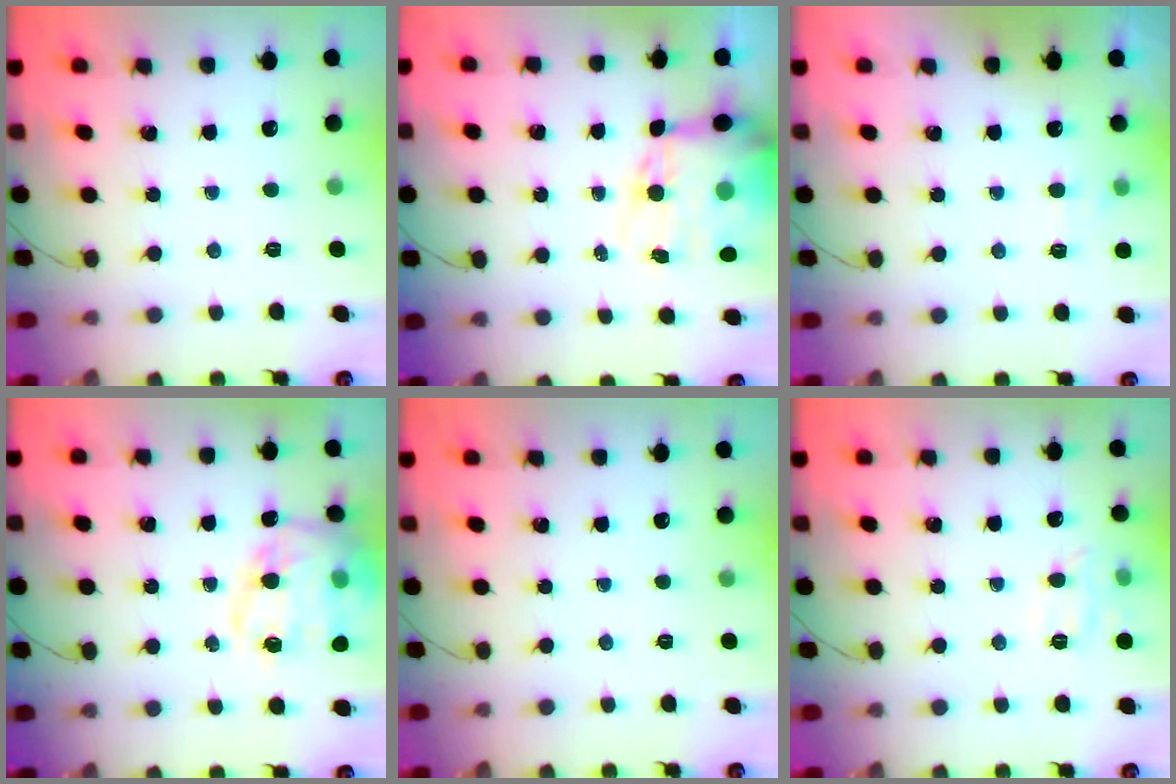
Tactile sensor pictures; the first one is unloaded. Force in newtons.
{"total": 14.7, "press": 14.3, "slide": 3.6}
{"total": 6.1, "press": 6.0, "slide": 1.0}
{"total": 20.5, "press": 20.2, "slide": 3.4}
{"total": 0.0}
{"total": 8.5, "press": 8.4, "slide": 0.8}